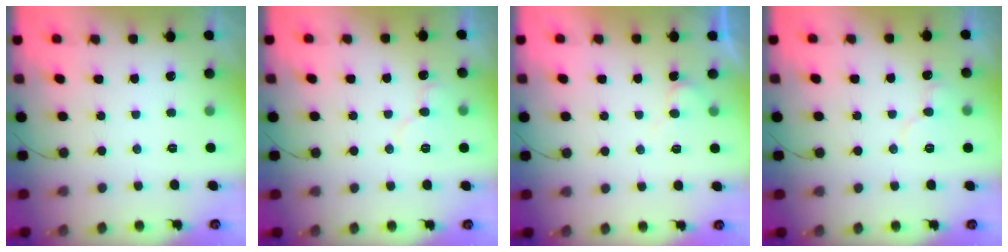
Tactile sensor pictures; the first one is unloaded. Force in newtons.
{"total": 8.4, "press": 8.4, "slide": 0.4}
{"total": 4.2, "press": 4.2, "slide": 0.4}
{"total": 8.4, "press": 8.4, "slide": 0.4}